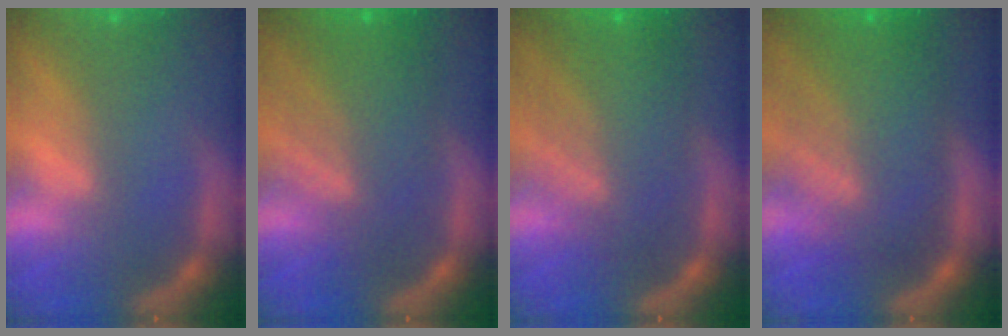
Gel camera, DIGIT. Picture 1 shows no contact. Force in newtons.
{"total": 7.6}
{"total": 8.0}
{"total": 10.1}